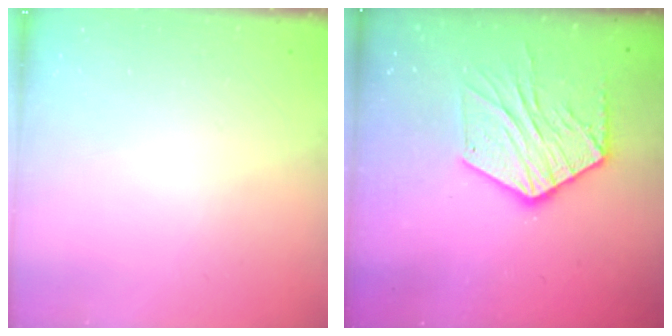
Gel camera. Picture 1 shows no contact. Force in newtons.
{"total": 15.1, "press": 15.0, "slide": 0.7}